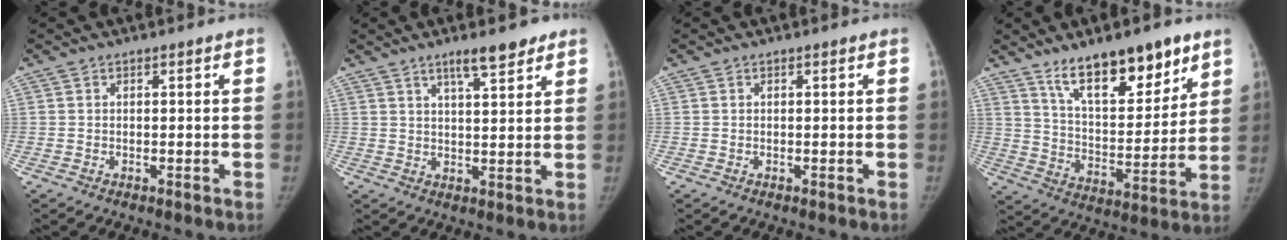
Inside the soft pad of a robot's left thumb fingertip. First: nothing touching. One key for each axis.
{"total": 6.6, "fx": 4.6, "fy": 1.5, "fz": 4.6, "tx": -0.058, "ty": -0.025, "tz": 0.072}
{"total": 0.0}
{"total": 17.5, "fx": 11.6, "fy": 6.7, "fz": 11.3, "tx": -0.129, "ty": -0.073, "tz": 0.201}